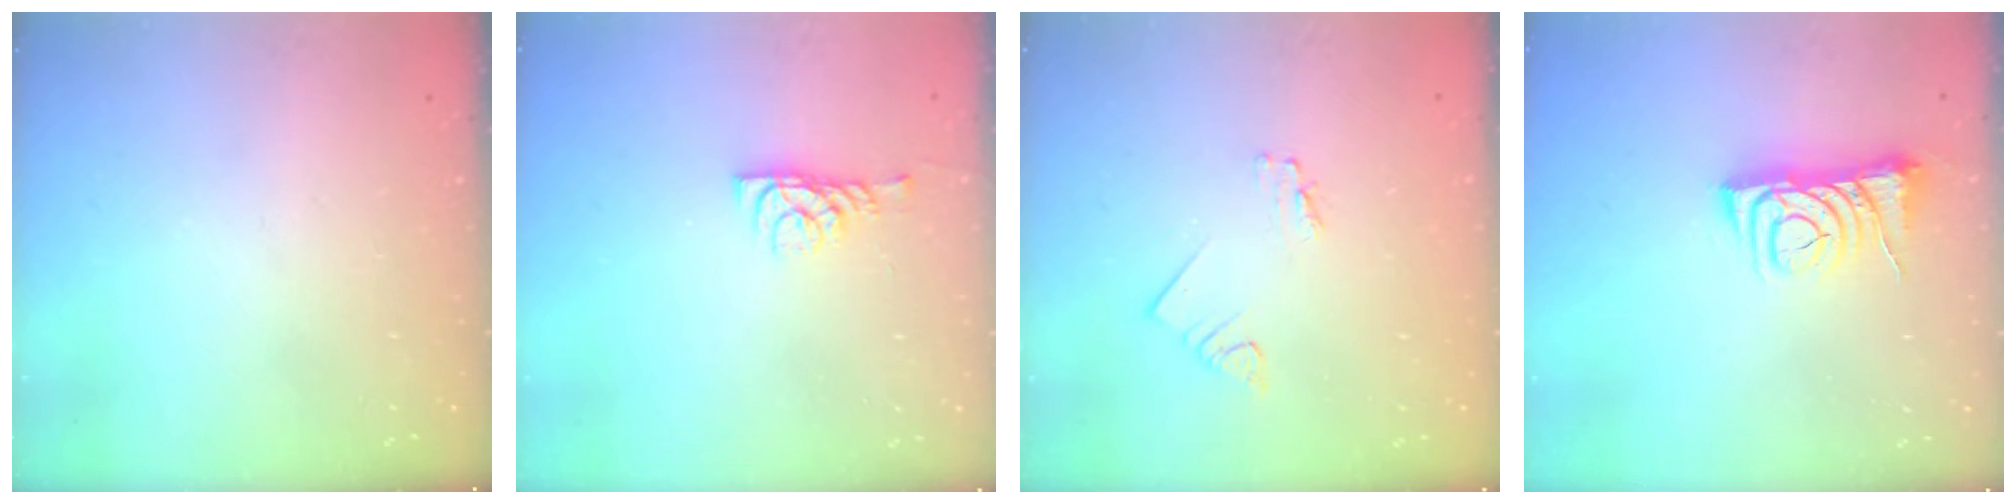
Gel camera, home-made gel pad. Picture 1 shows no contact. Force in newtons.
{"total": 6.1, "press": 6.1, "slide": 0.4}
{"total": 1.8, "press": 1.7, "slide": 0.2}
{"total": 7.3, "press": 7.2, "slide": 0.9}